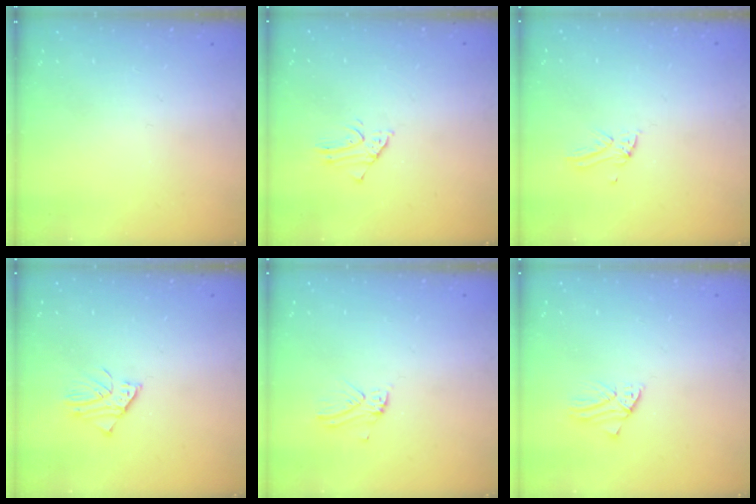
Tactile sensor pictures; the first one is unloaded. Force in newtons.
{"total": 1.5, "press": 1.5, "slide": 0.1}
{"total": 2.0, "press": 2.0, "slide": 0.1}
{"total": 1.8, "press": 1.8, "slide": 0.2}
{"total": 3.0, "press": 3.0, "slide": 0.3}
{"total": 1.4, "press": 1.4, "slide": 0.1}